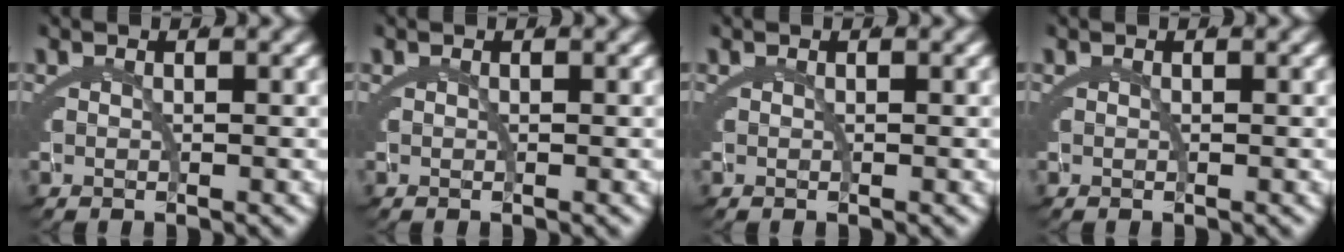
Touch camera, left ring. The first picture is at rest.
{"total": 0.0}
{"total": 0.0}
{"total": 0.0}